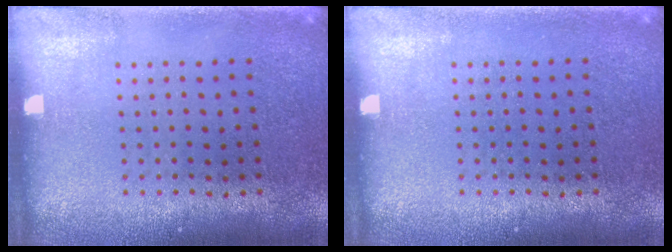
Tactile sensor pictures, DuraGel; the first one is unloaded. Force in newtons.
{"total": 0.0}